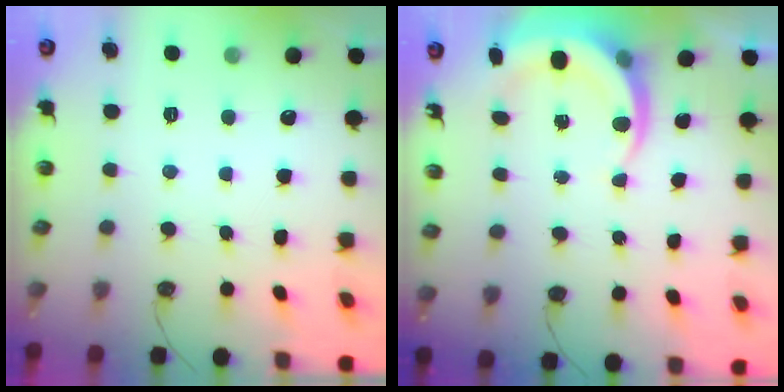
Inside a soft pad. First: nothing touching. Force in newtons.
{"total": 6.8, "press": 6.7, "slide": 0.7}